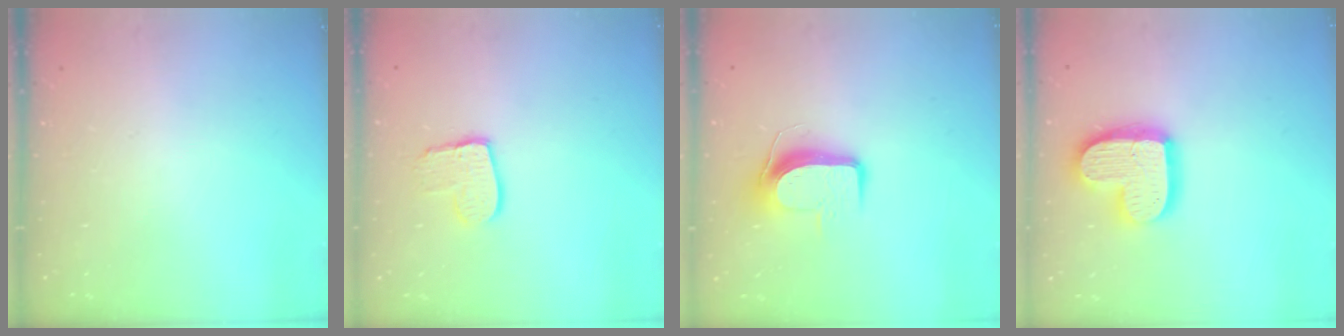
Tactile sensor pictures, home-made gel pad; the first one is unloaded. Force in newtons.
{"total": 9.5, "press": 9.5, "slide": 0.7}
{"total": 9.2, "press": 9.1, "slide": 0.9}
{"total": 16.4, "press": 16.4, "slide": 1.1}